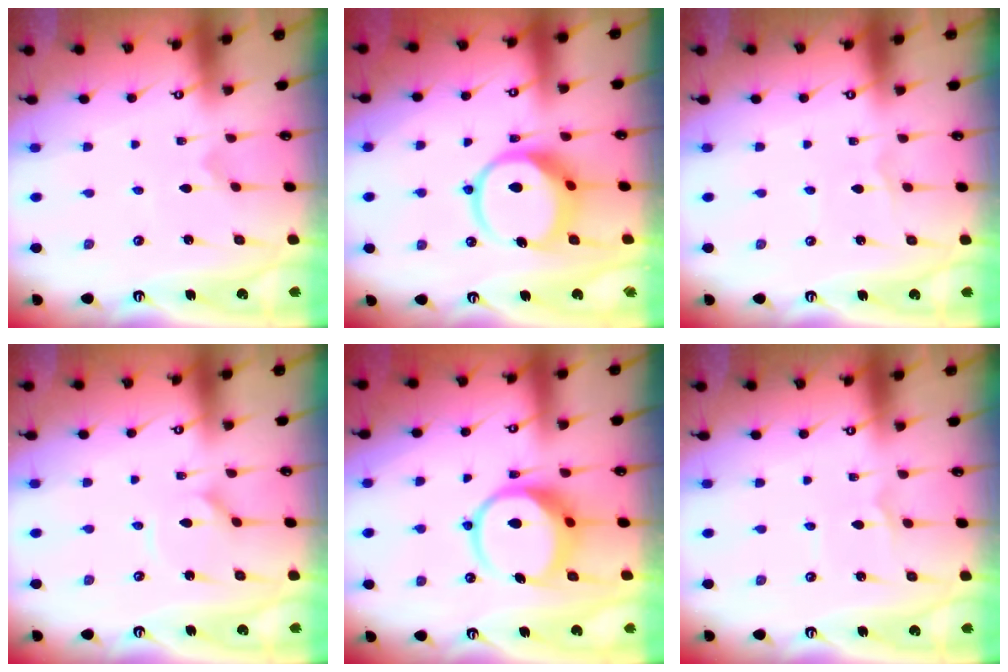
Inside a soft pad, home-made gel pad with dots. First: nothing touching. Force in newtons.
{"total": 11.0, "press": 10.9, "slide": 1.4}
{"total": 1.1, "press": 1.1, "slide": 0.0}
{"total": 1.8, "press": 1.8, "slide": 0.3}
{"total": 10.5, "press": 10.5, "slide": 1.3}
{"total": 1.1, "press": 1.1, "slide": 0.1}